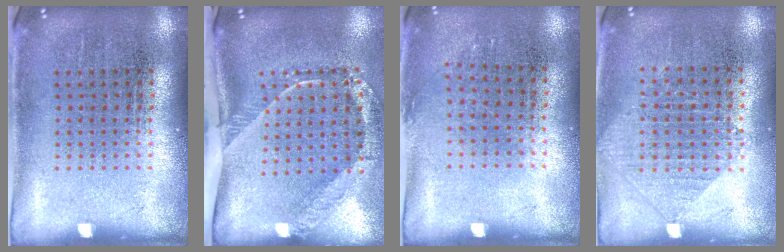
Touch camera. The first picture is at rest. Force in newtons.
{"total": 2.6, "press": 1.7, "slide": 1.9}
{"total": 0.9, "press": 0.6, "slide": 0.6}
{"total": 0.9, "press": 0.9, "slide": 0.2}